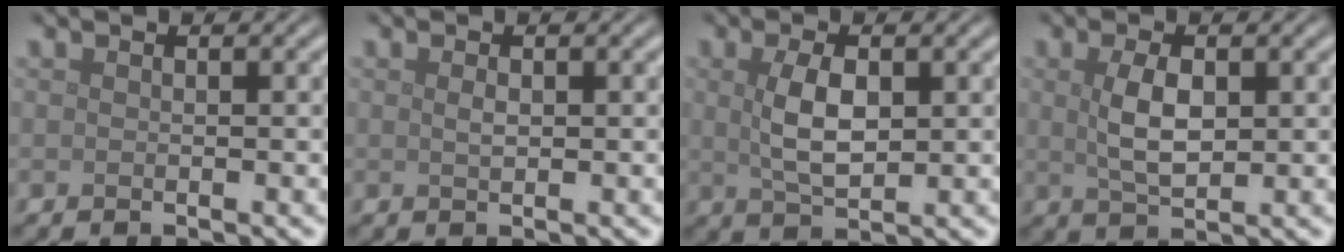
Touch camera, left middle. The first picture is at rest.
{"total": 0.8, "force": [0.2, 0.4, 0.7], "torque": [-0.015, 0.000, 0.004]}
{"total": 3.9, "force": [0.6, 1.9, 3.4], "torque": [-0.077, -0.002, 0.016]}
{"total": 3.5, "force": [0.6, 1.7, 3.1], "torque": [-0.070, -0.002, 0.015]}